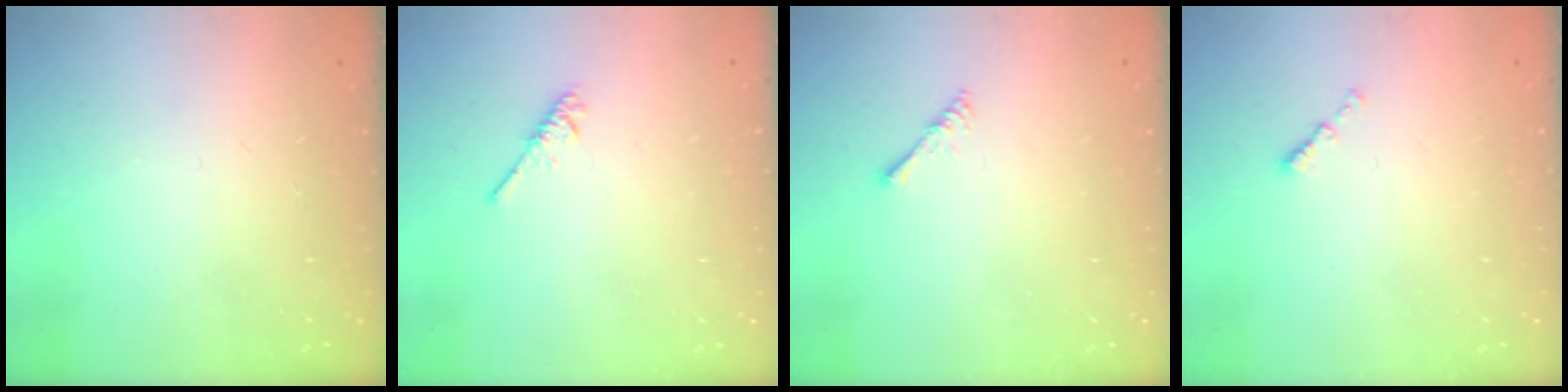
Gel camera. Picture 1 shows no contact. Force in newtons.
{"total": 1.9, "press": 1.9, "slide": 0.4}
{"total": 1.7, "press": 1.6, "slide": 0.4}
{"total": 0.0}